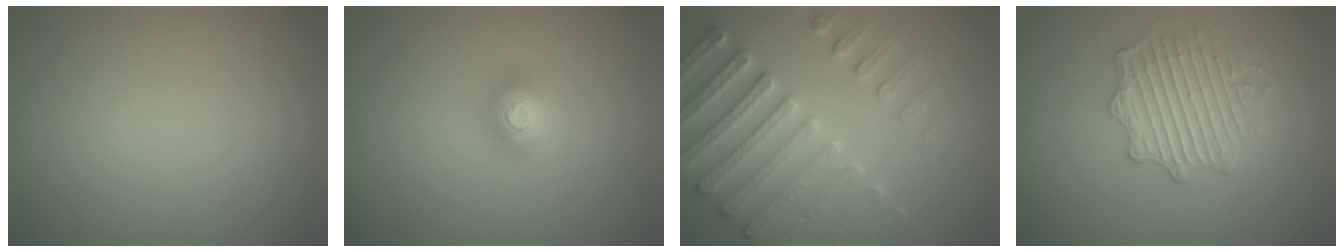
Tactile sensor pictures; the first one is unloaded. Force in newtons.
{"total": 2.0, "press": 2.0, "slide": 0.2}
{"total": 7.6, "press": 7.3, "slide": 1.9}
{"total": 4.0, "press": 3.8, "slide": 1.2}